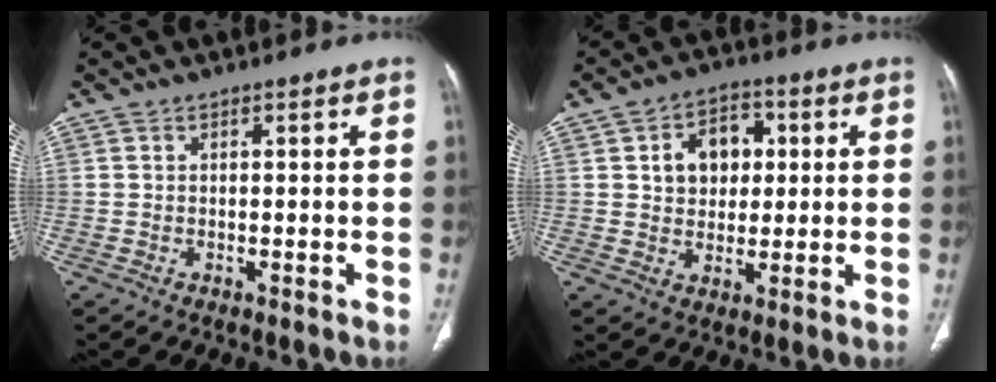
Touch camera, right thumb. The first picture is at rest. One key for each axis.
{"total": 8.9, "fx": 1.9, "fy": 6.7, "fz": 5.5, "tx": -0.049, "ty": 0.005, "tz": 0.029}